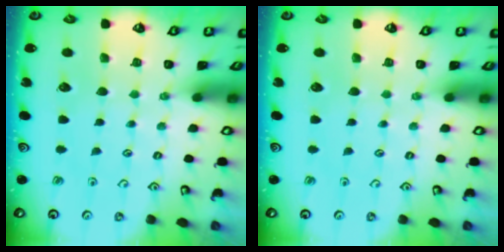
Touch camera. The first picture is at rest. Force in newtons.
{"total": 0.0}